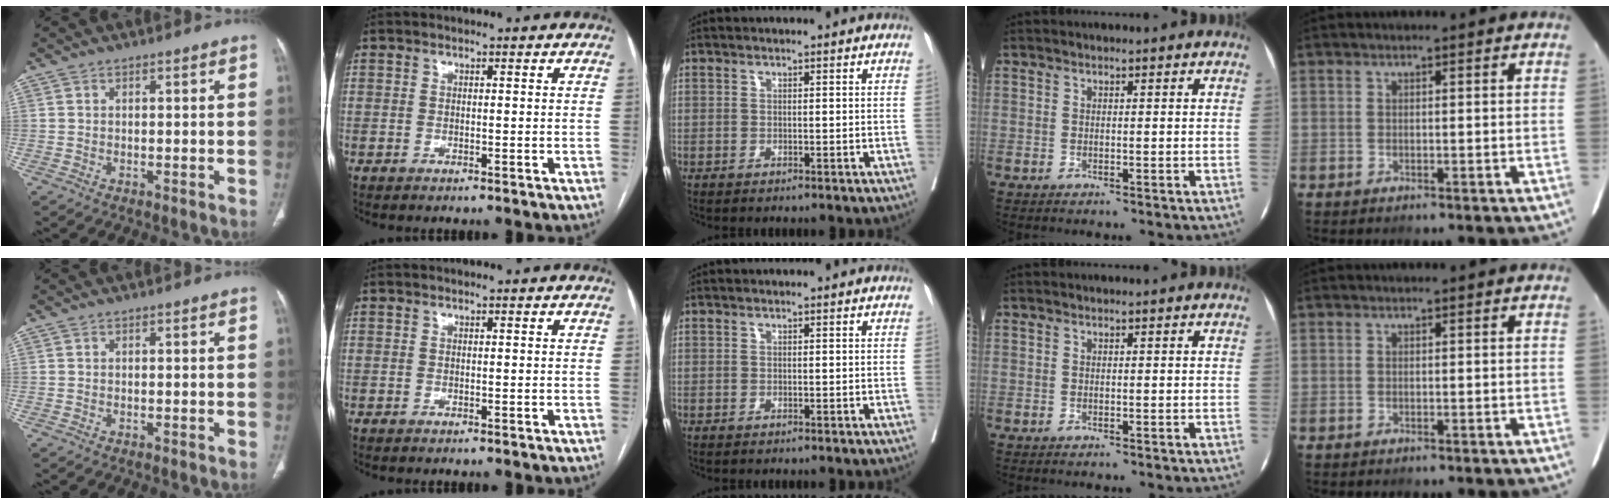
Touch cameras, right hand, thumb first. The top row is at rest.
{}